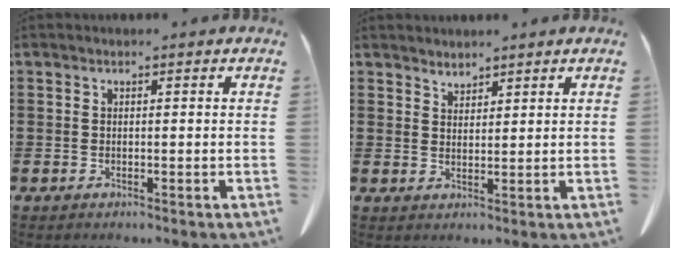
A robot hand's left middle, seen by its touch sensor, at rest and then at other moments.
{"total": 2.1, "force": [2.1, 0.2, -0.1], "torque": [-0.003, -0.006, 0.042]}